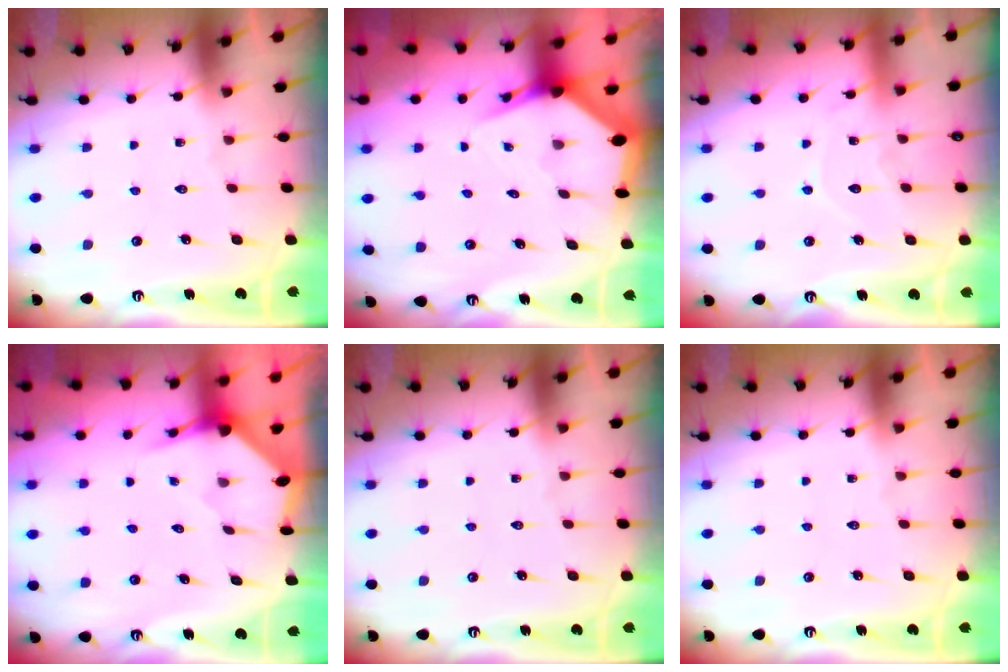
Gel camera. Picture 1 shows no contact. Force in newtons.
{"total": 3.8, "press": 3.7, "slide": 0.5}
{"total": 7.9, "press": 7.9, "slide": 0.6}
{"total": 3.5, "press": 3.5, "slide": 0.3}
{"total": 0.0}
{"total": 0.0}